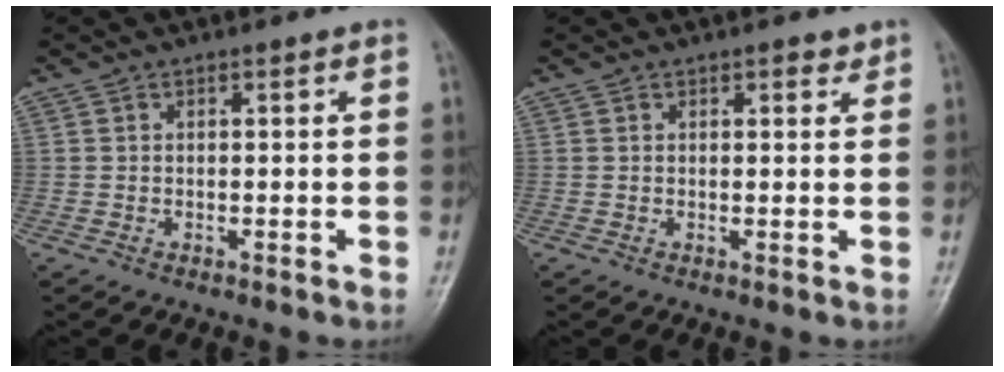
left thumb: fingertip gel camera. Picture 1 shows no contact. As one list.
[{"total": 1.6, "force": [1.2, 0.8, 0.7], "torque": [-0.001, -0.006, 0.013]}]